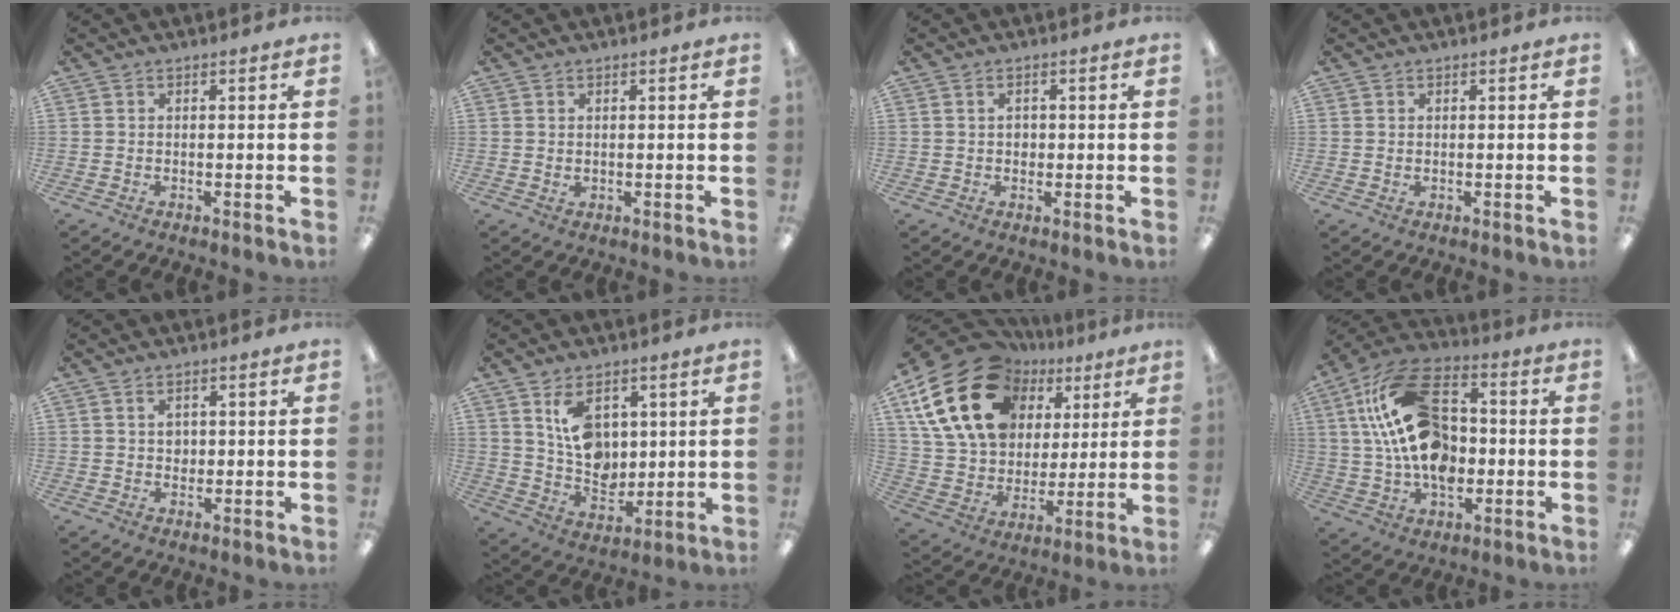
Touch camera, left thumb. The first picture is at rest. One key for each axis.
{"total": 1.0, "fx": 0.6, "fy": 0.7, "fz": 0.4, "tx": -0.002, "ty": -0.001, "tz": 0.009}
{"total": 1.9, "fx": 0.4, "fy": 1.5, "fz": 1.1, "tx": -0.024, "ty": 0.007, "tz": 0.005}
{"total": 0.6, "fx": 0.3, "fy": 0.4, "fz": 0.3, "tx": 0.001, "ty": -0.001, "tz": 0.004}
{"total": 2.4, "fx": 0.9, "fy": 1.9, "fz": 1.2, "tx": -0.019, "ty": 0.003, "tz": 0.013}
{"total": 10.3, "fx": 4.4, "fy": 7.3, "fz": 5.8, "tx": -0.097, "ty": -0.011, "tz": 0.081}
{"total": 24.4, "fx": 10.5, "fy": 17.6, "fz": 13.2, "tx": -0.264, "ty": -0.036, "tz": 0.199}
{"total": 21.4, "fx": 2.9, "fy": 14.4, "fz": 15.6, "tx": -0.291, "ty": 0.002, "tz": 0.052}